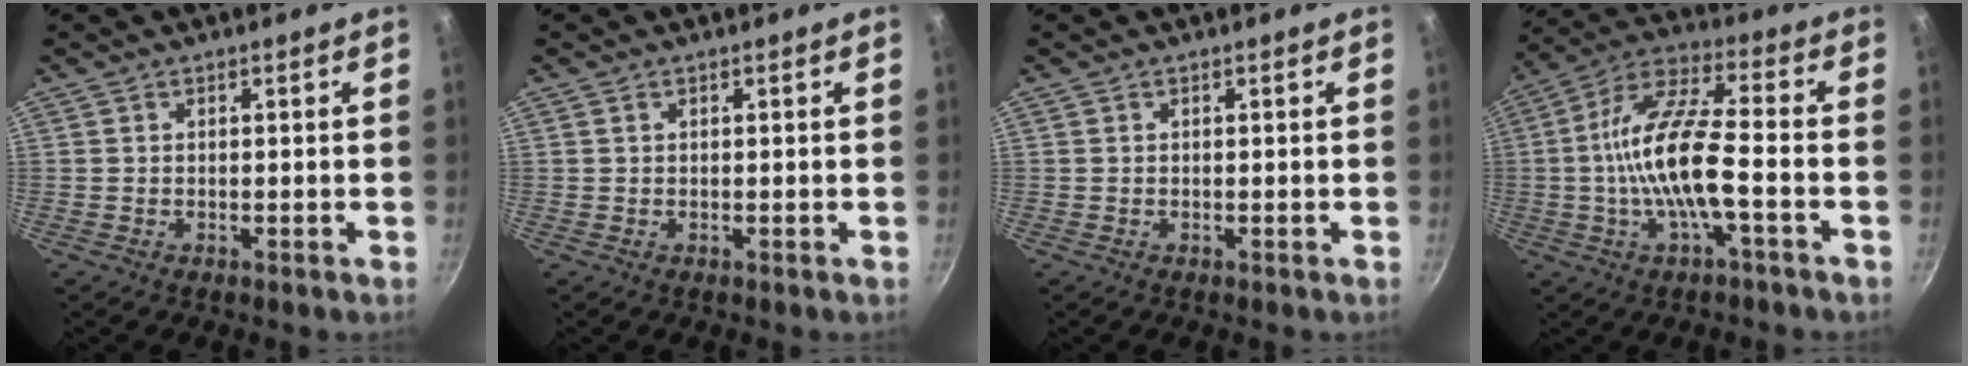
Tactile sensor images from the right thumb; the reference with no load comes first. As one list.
[{"total": 0.0}, {"total": 0.0}, {"total": 14.5, "force": [-2.8, 4.4, 13.5], "torque": [-0.262, 0.037, -0.066]}]